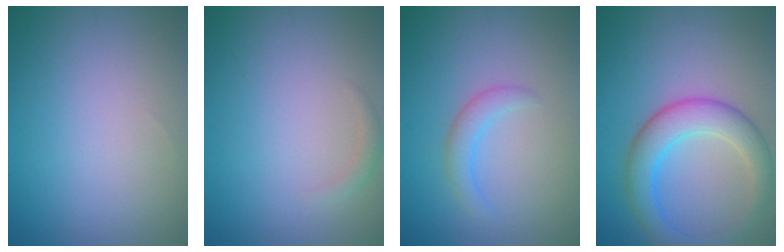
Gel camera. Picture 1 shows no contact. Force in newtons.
{"total": 0.8, "press": 0.8, "slide": 0.1}
{"total": 1.9, "press": 1.8, "slide": 0.3}
{"total": 5.1, "press": 5.1, "slide": 0.1}